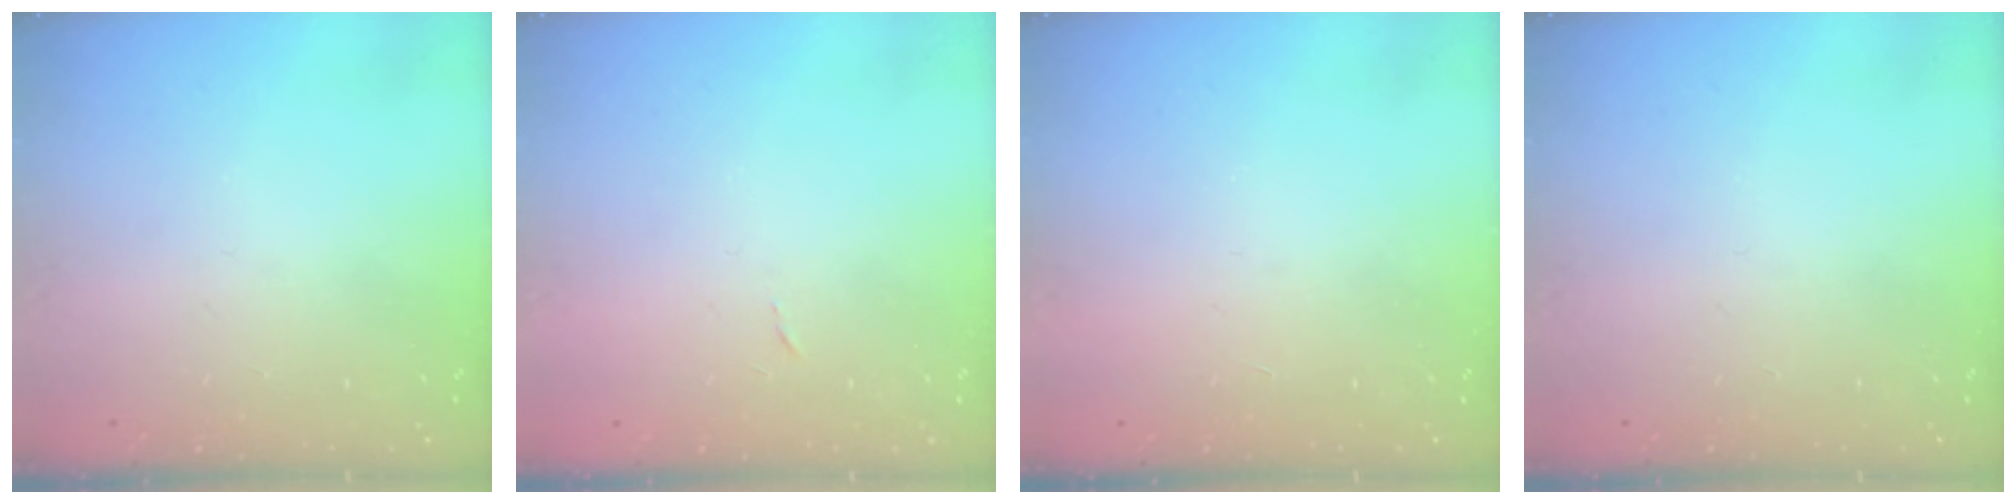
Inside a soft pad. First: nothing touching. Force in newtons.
{"total": 2.4, "press": 2.4, "slide": 0.4}
{"total": 1.5, "press": 1.5, "slide": 0.1}
{"total": 0.0}